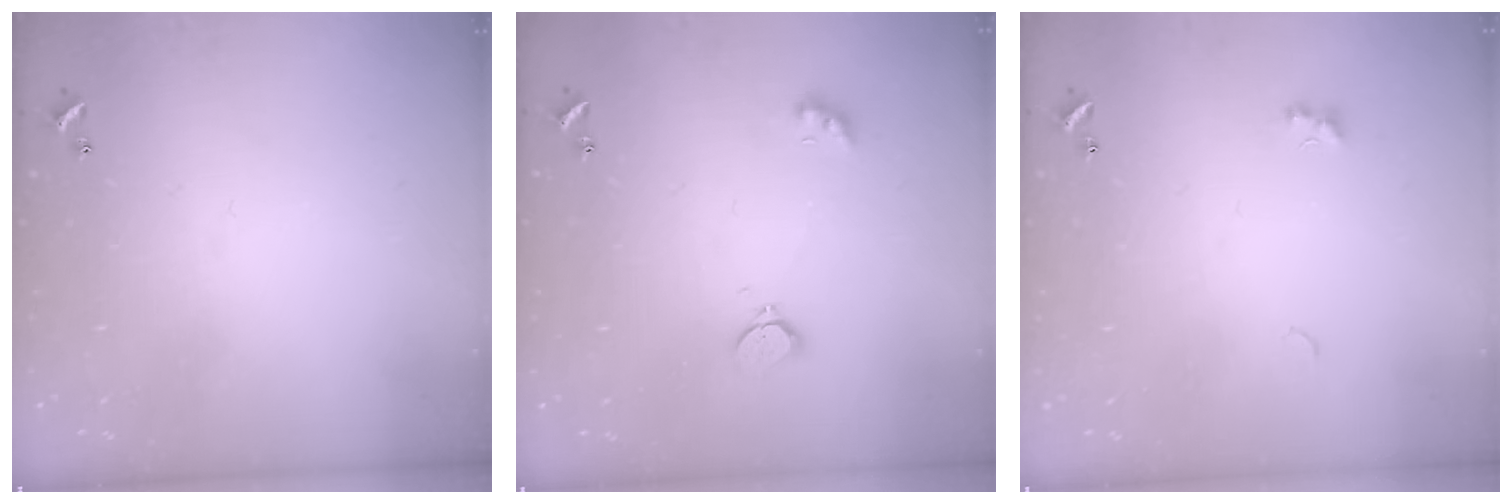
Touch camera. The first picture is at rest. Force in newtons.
{"total": 2.8, "press": 2.7, "slide": 0.6}
{"total": 1.8, "press": 1.7, "slide": 0.4}